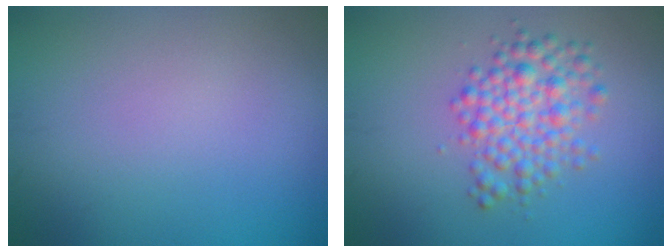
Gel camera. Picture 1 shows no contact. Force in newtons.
{"total": 4.0, "press": 4.0, "slide": 0.1}